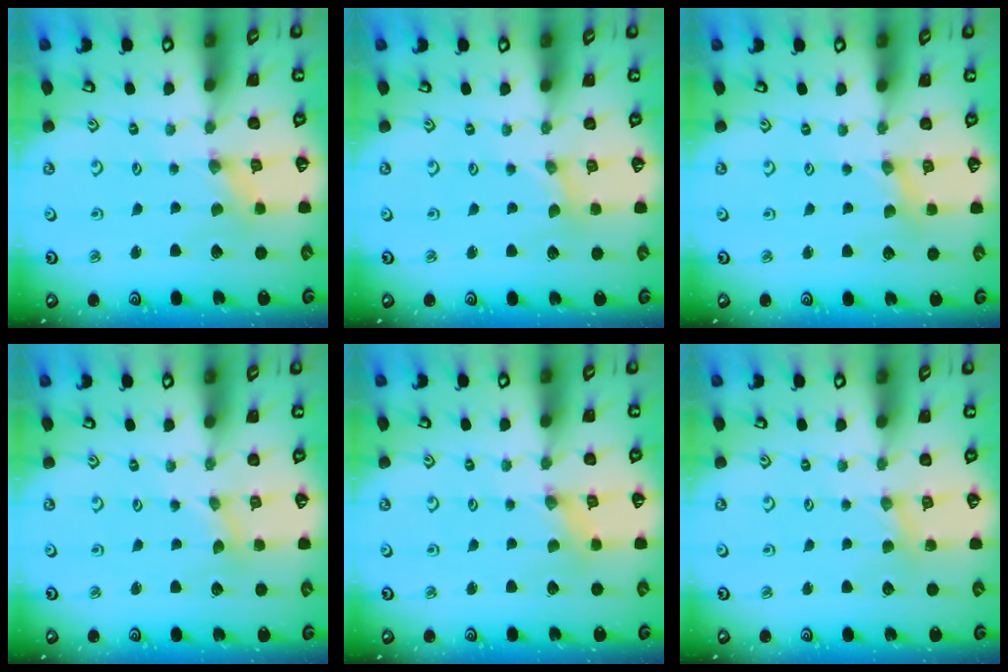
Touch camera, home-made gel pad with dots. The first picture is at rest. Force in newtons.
{"total": 0.0}
{"total": 1.6, "press": 1.6, "slide": 0.3}
{"total": 0.0}
{"total": 0.5, "press": 0.5, "slide": 0.1}
{"total": 2.8, "press": 2.8, "slide": 0.3}